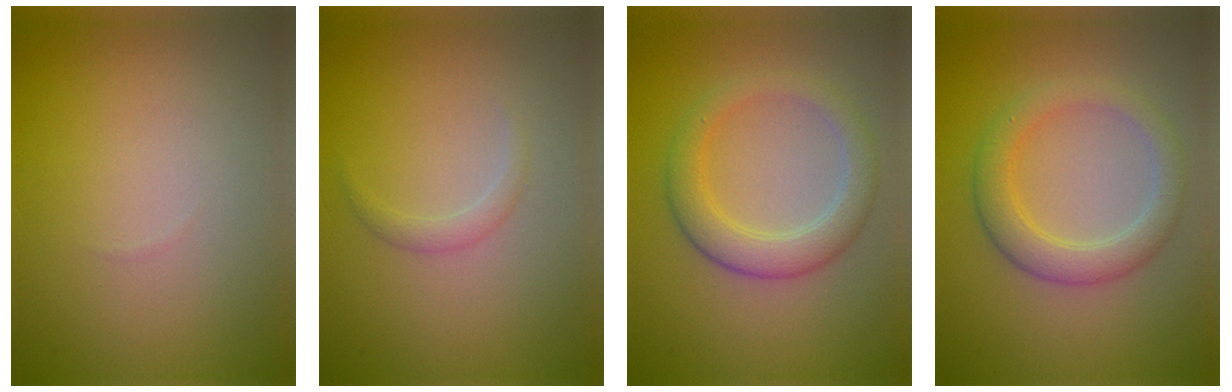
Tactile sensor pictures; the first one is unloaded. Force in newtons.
{"total": 1.1, "press": 1.1, "slide": 0.1}
{"total": 3.7, "press": 3.7, "slide": 0.3}
{"total": 3.6, "press": 3.6, "slide": 0.2}